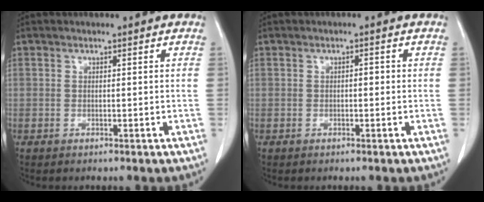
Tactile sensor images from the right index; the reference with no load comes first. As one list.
[{"total": 0.9, "force": [-0.1, 0.4, 0.8], "torque": [-0.010, 0.004, -0.002]}]